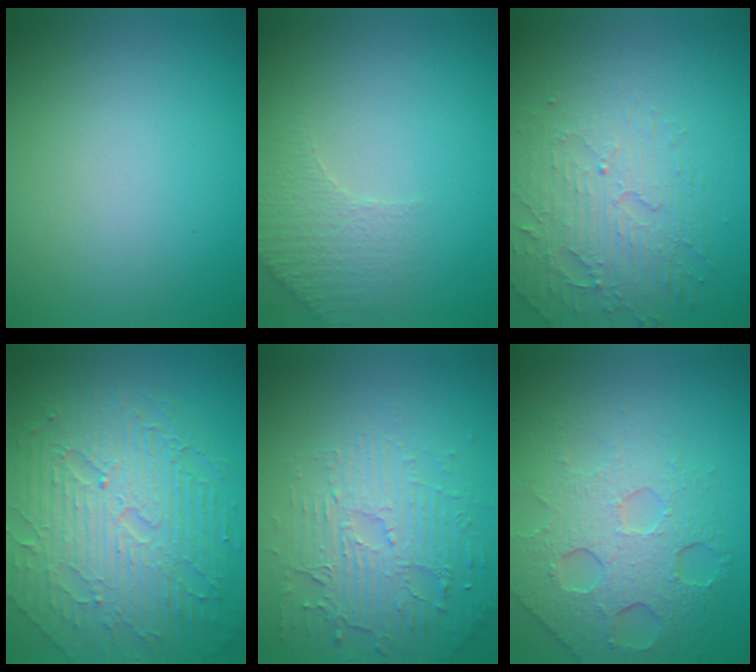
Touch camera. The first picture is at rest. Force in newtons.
{"total": 2.8, "press": 2.7, "slide": 0.8}
{"total": 5.1, "press": 3.4, "slide": 3.7}
{"total": 9.8, "press": 6.5, "slide": 7.3}
{"total": 4.5, "press": 3.7, "slide": 2.6}
{"total": 6.9, "press": 4.9, "slide": 4.9}